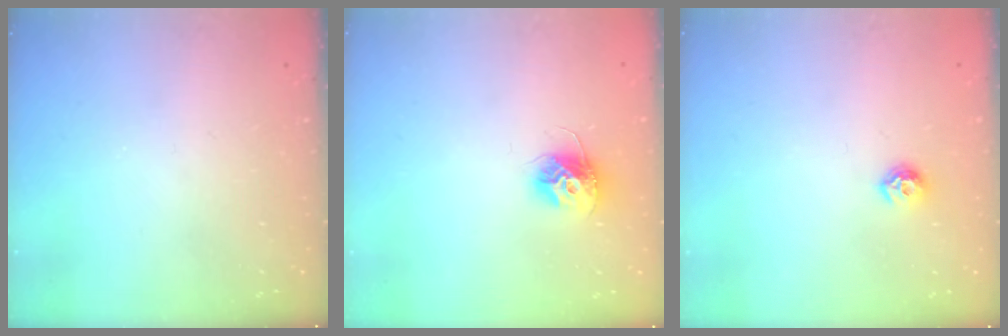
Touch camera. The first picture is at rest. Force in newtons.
{"total": 10.4, "press": 10.4, "slide": 0.5}
{"total": 7.2, "press": 7.1, "slide": 1.0}